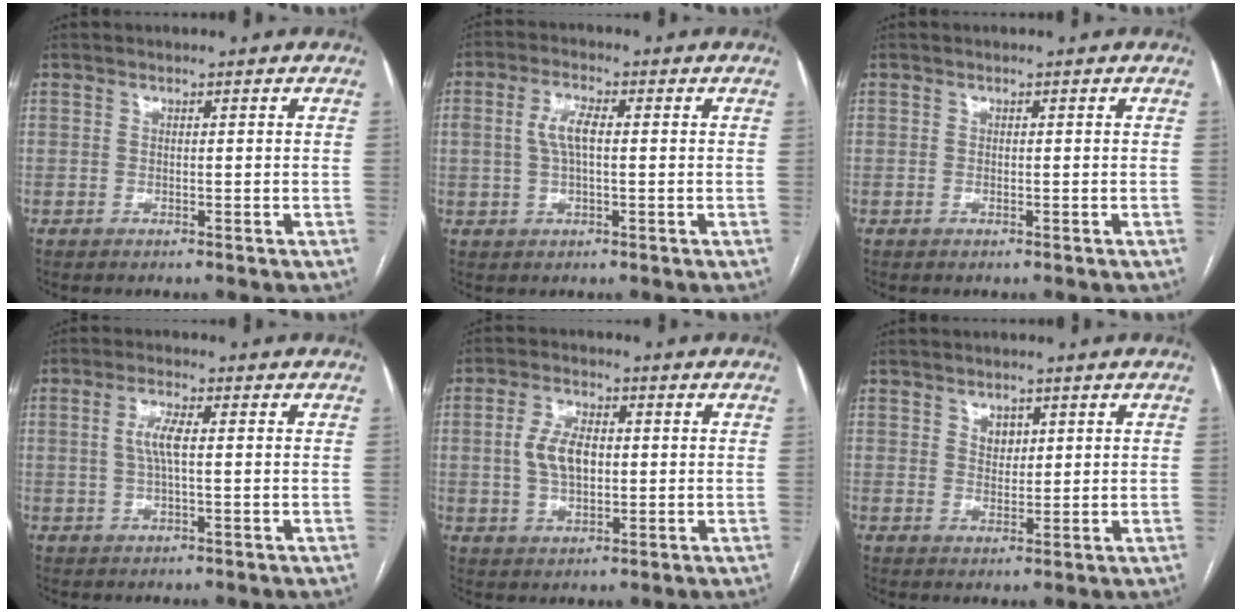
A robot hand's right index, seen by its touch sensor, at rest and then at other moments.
{"total": 4.7, "force": [0.5, 1.6, 4.4], "torque": [-0.099, 0.011, 0.011]}
{"total": 0.0}
{"total": 4.0, "force": [0.5, 0.7, 3.9], "torque": [-0.081, 0.003, 0.009]}
{"total": 6.7, "force": [0.5, 3.6, 5.6], "torque": [-0.117, 0.012, 0.012]}
{"total": 2.7, "force": [1.3, 1.8, 1.4], "torque": [-0.024, 0.000, 0.026]}